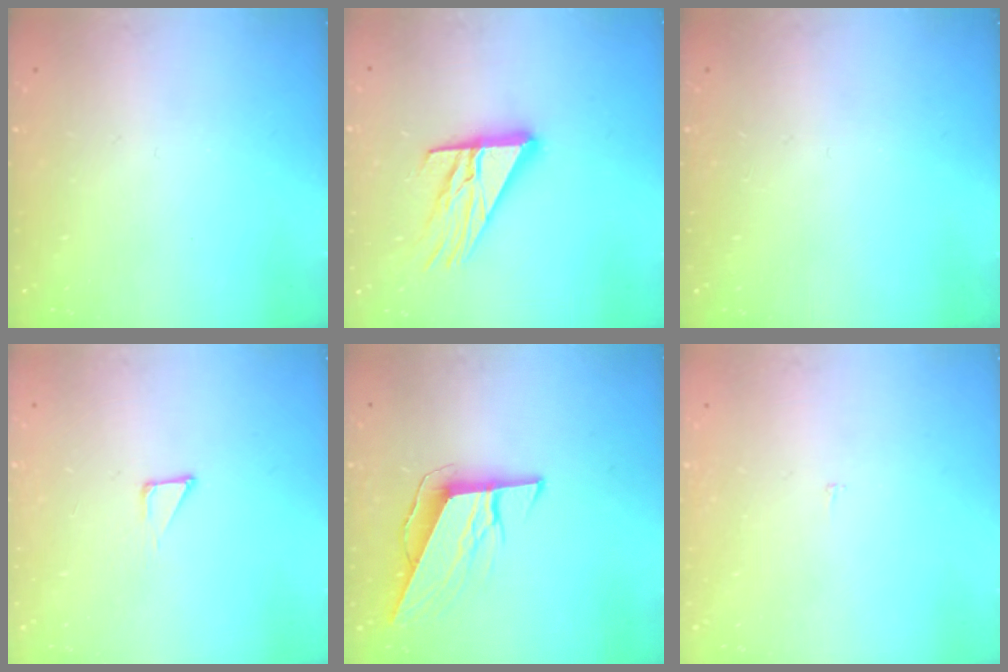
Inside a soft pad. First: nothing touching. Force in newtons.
{"total": 14.6, "press": 14.5, "slide": 1.4}
{"total": 0.0}
{"total": 2.7, "press": 2.7, "slide": 0.3}
{"total": 9.5, "press": 9.3, "slide": 1.9}
{"total": 2.3, "press": 2.3, "slide": 0.2}